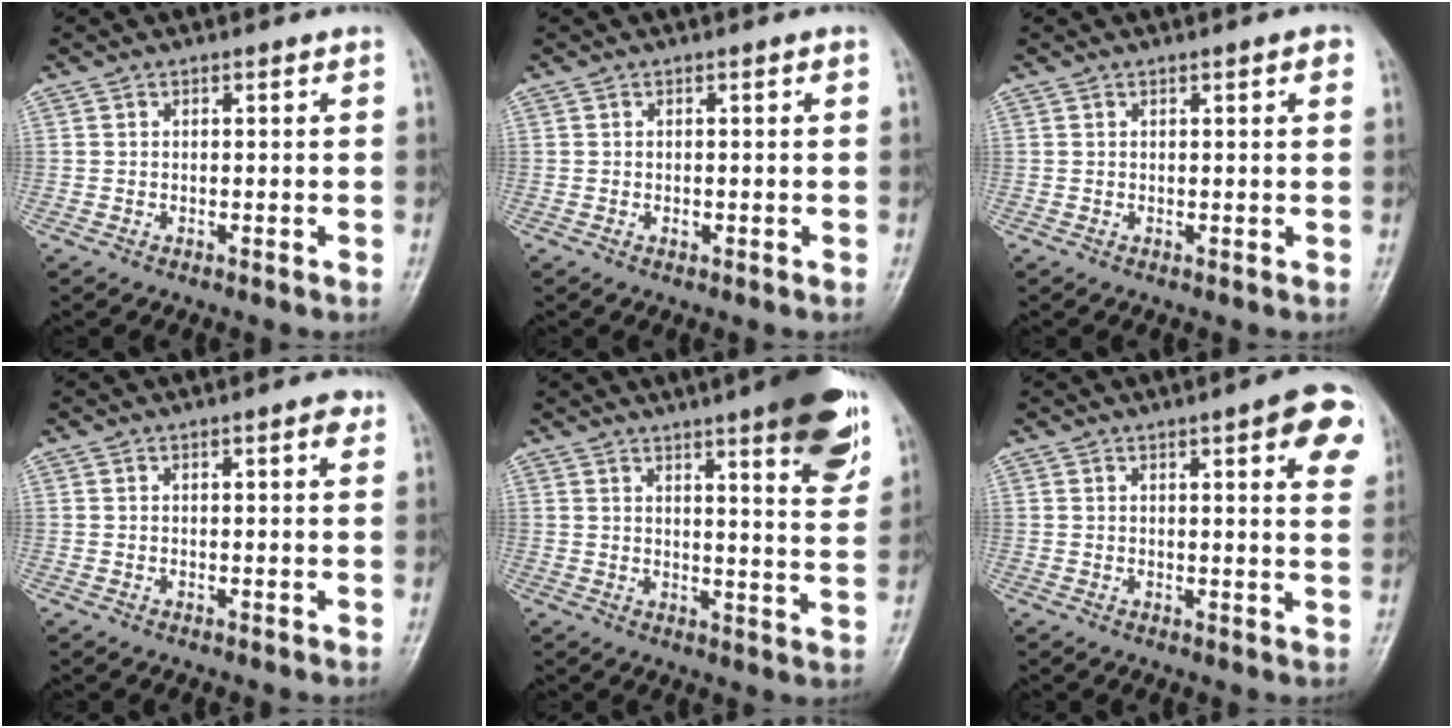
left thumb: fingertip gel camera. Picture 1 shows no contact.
{"total": 0.9, "force": [-0.2, 0.6, 0.7], "torque": [-0.008, 0.006, -0.001]}
{"total": 1.6, "force": [0.7, 0.3, 1.4], "torque": [-0.017, 0.001, 0.008]}
{"total": 2.2, "force": [1.1, 0.5, 1.8], "torque": [-0.020, -0.001, 0.012]}
{"total": 14.5, "force": [8.2, 2.7, 11.6], "torque": [-0.131, -0.041, 0.106]}
{"total": 10.1, "force": [4.5, 2.3, 8.7], "torque": [-0.081, -0.011, 0.048]}